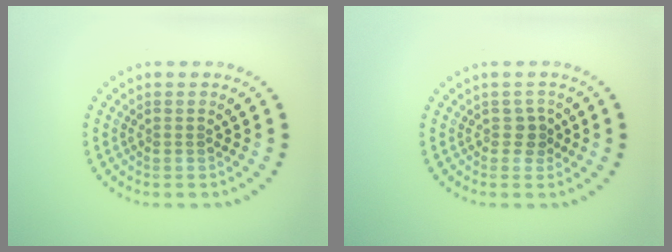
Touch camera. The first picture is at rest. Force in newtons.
{"total": 1.2, "press": 0.9, "slide": 0.7}